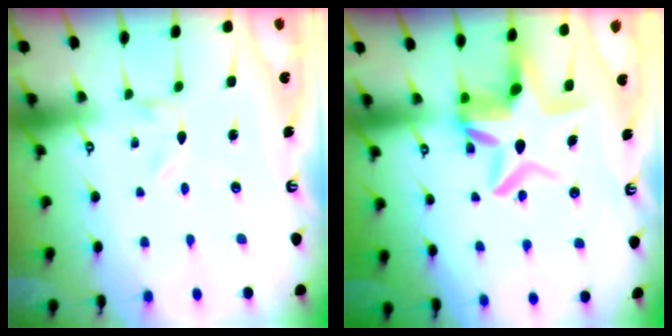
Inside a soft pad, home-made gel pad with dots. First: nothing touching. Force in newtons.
{"total": 10.9, "press": 10.4, "slide": 3.1}